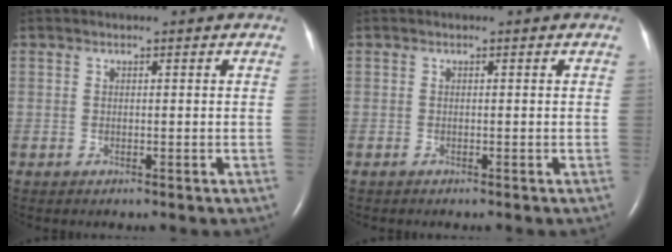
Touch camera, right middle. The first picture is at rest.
{"total": 0.0}